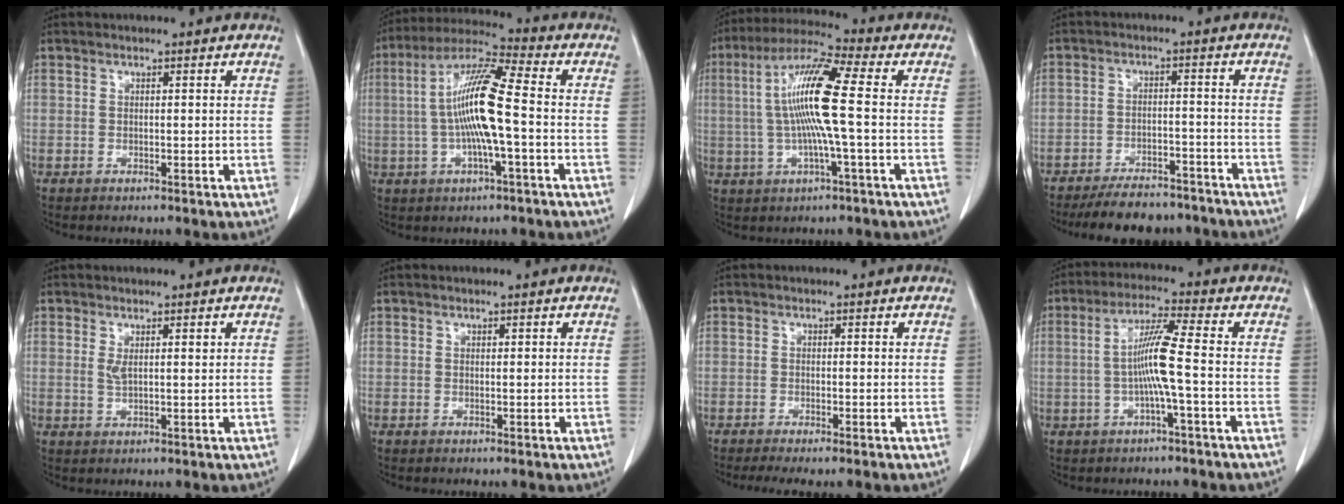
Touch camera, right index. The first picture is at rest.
{"total": 12.4, "force": [-0.8, 0.8, 12.3], "torque": [-0.241, 0.011, -0.022]}
{"total": 12.3, "force": [0.4, -0.1, 12.3], "torque": [-0.242, 0.011, 0.000]}
{"total": 10.9, "force": [-9.8, 3.5, 3.3], "torque": [-0.035, 0.003, -0.136]}
{"total": 2.2, "force": [0.9, 0.6, 1.9], "torque": [-0.037, 0.002, 0.021]}
{"total": 0.0}
{"total": 3.8, "force": [-3.0, 0.3, 2.3], "torque": [-0.032, -0.009, -0.047]}
{"total": 7.1, "force": [-1.0, -0.9, 7.0], "torque": [-0.138, 0.007, -0.019]}